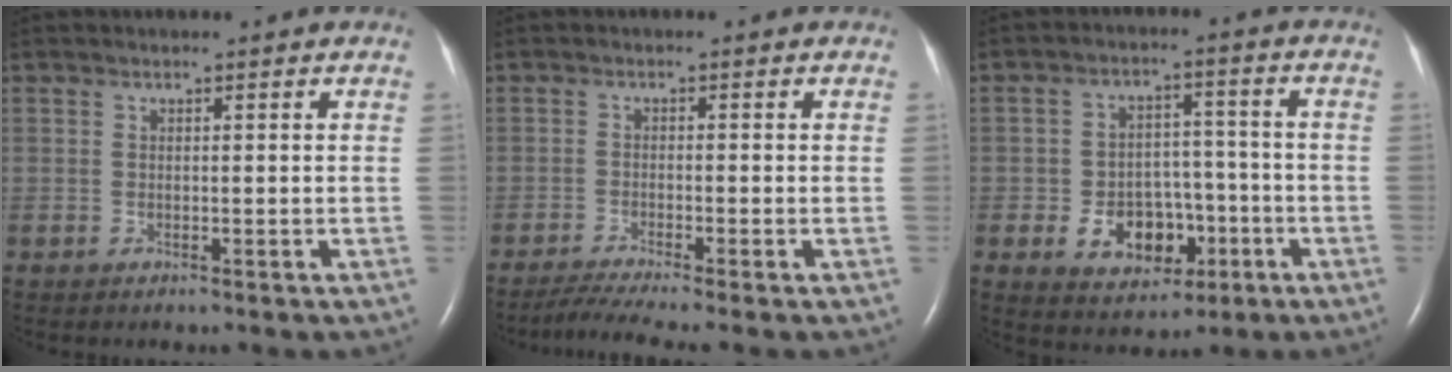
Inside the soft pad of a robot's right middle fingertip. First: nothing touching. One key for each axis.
{"total": 4.8, "fx": -4.0, "fy": -0.9, "fz": 2.6, "tx": -0.053, "ty": -0.018, "tz": -0.073}
{"total": 8.6, "fx": -2.9, "fy": 6.1, "fz": 5.3, "tx": -0.088, "ty": 0.016, "tz": -0.035}